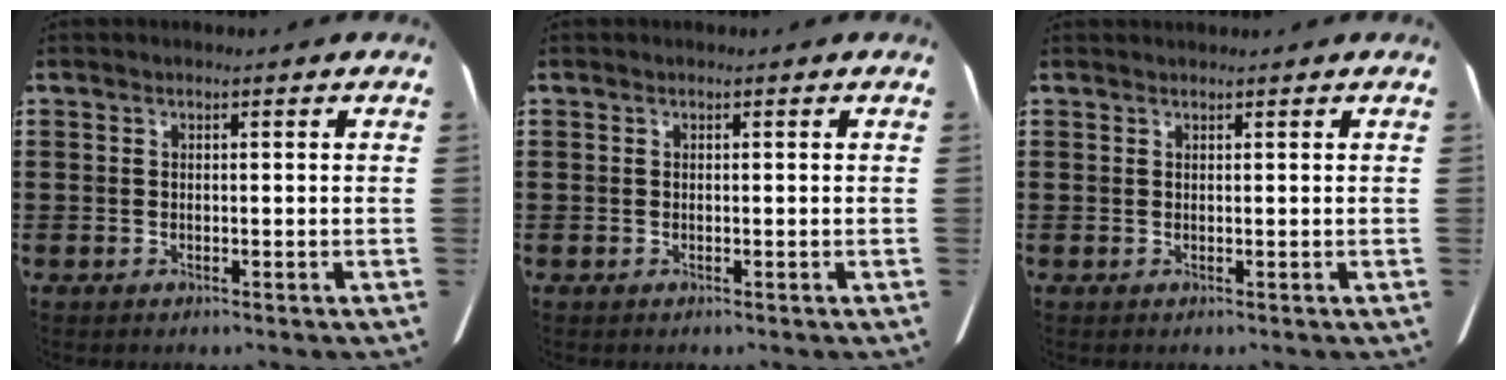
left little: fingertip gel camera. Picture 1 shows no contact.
{"total": 0.0}
{"total": 0.5, "force": [0.5, 0.0, 0.1], "torque": [-0.002, 0.001, 0.010]}